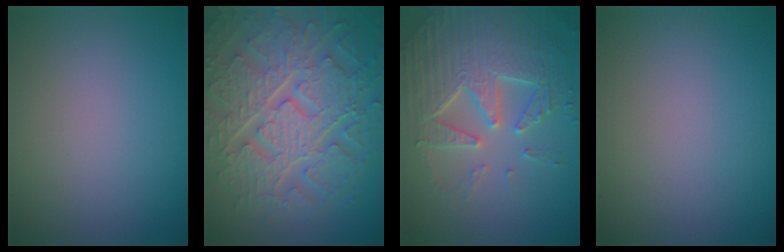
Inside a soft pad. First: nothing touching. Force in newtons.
{"total": 9.2, "press": 6.7, "slide": 6.3}
{"total": 5.3, "press": 5.2, "slide": 1.1}
{"total": 0.0}